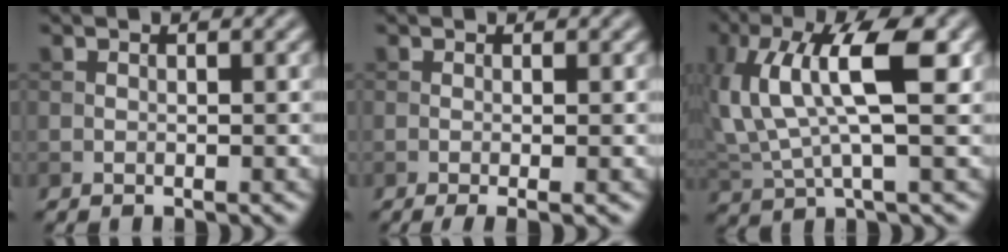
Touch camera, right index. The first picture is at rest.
{"total": 2.1, "force": [-0.4, 0.5, 2.0], "torque": [-0.029, -0.007, -0.009]}
{"total": 8.6, "force": [2.5, 2.9, 7.7], "torque": [-0.162, 0.006, 0.043]}